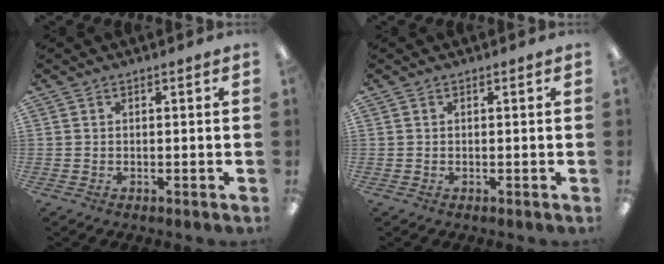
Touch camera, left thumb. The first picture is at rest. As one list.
[{"total": 0.0}]